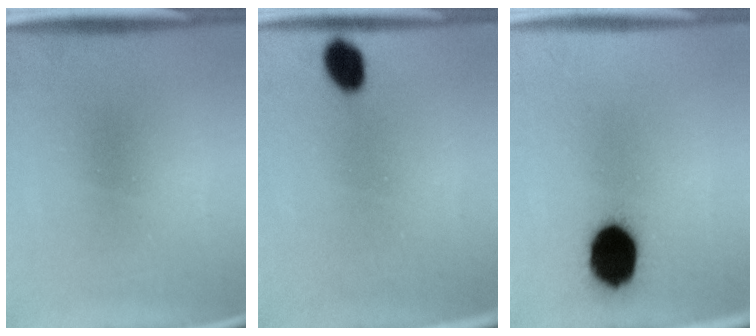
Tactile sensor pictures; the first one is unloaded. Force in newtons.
{"total": 5.1}
{"total": 11.6}